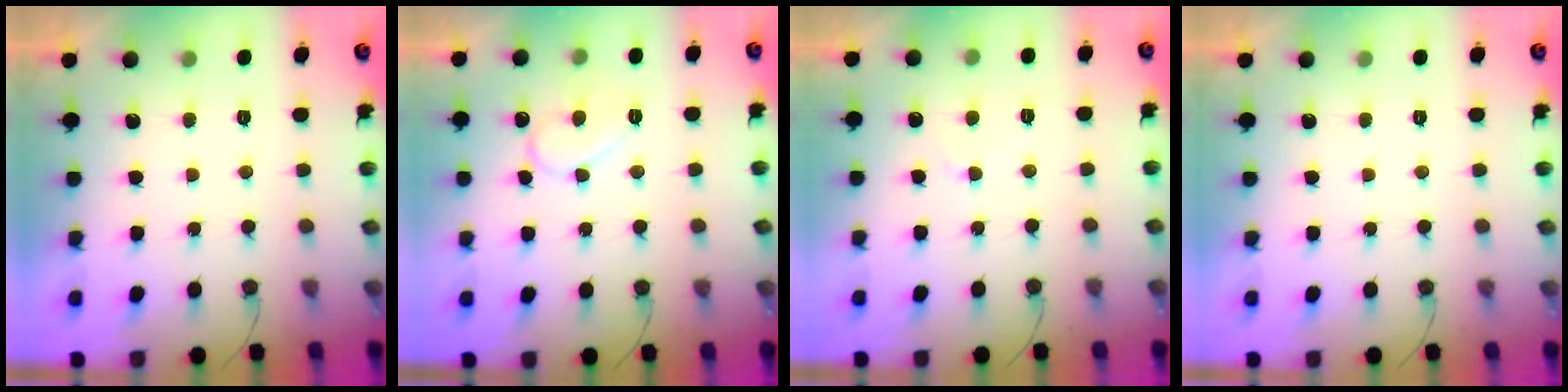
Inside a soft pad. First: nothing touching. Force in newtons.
{"total": 9.5, "press": 9.5, "slide": 0.9}
{"total": 2.4, "press": 2.4, "slide": 0.2}
{"total": 0.0}